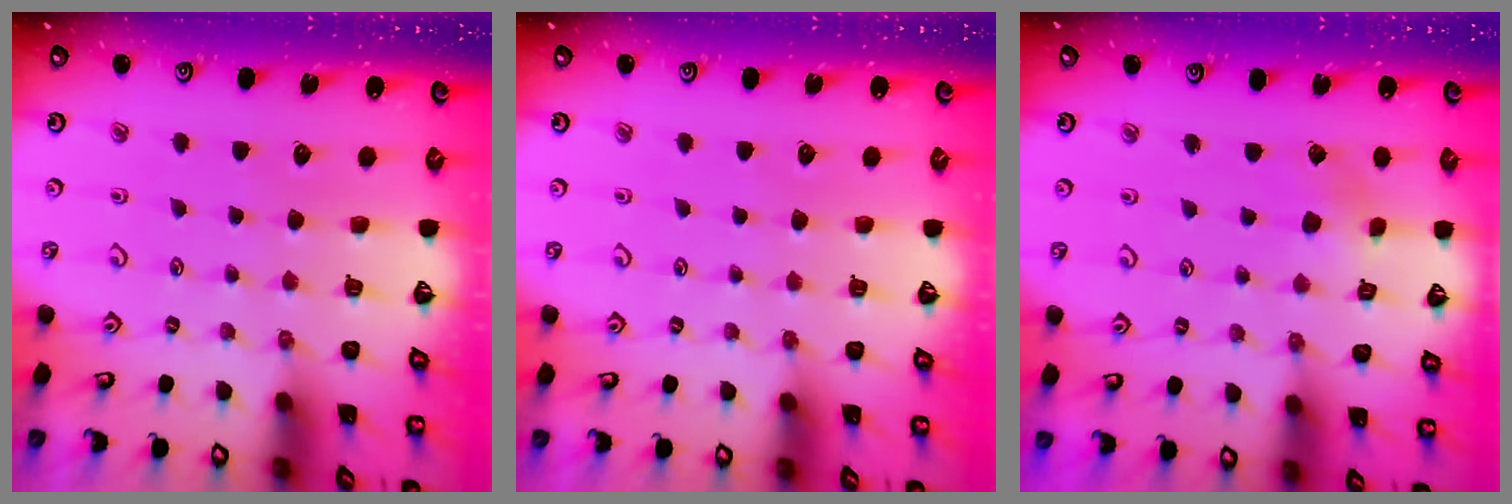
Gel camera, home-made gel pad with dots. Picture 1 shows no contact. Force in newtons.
{"total": 0.0}
{"total": 2.6, "press": 2.6, "slide": 0.3}